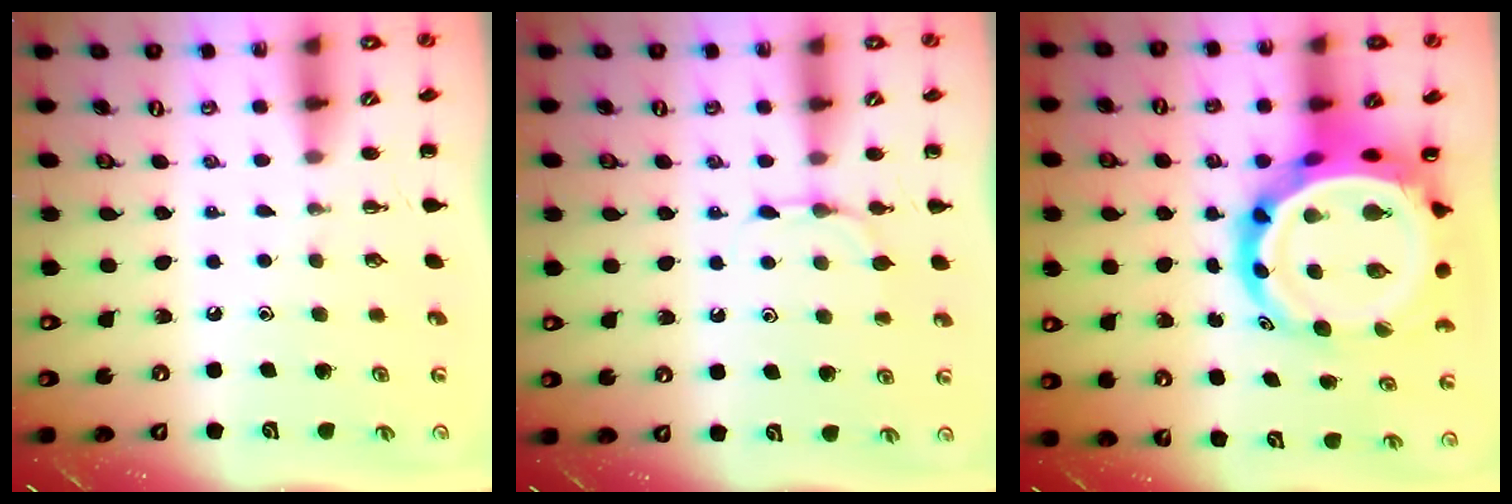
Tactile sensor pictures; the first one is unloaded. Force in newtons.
{"total": 4.9, "press": 4.6, "slide": 1.5}
{"total": 16.0, "press": 15.5, "slide": 4.1}